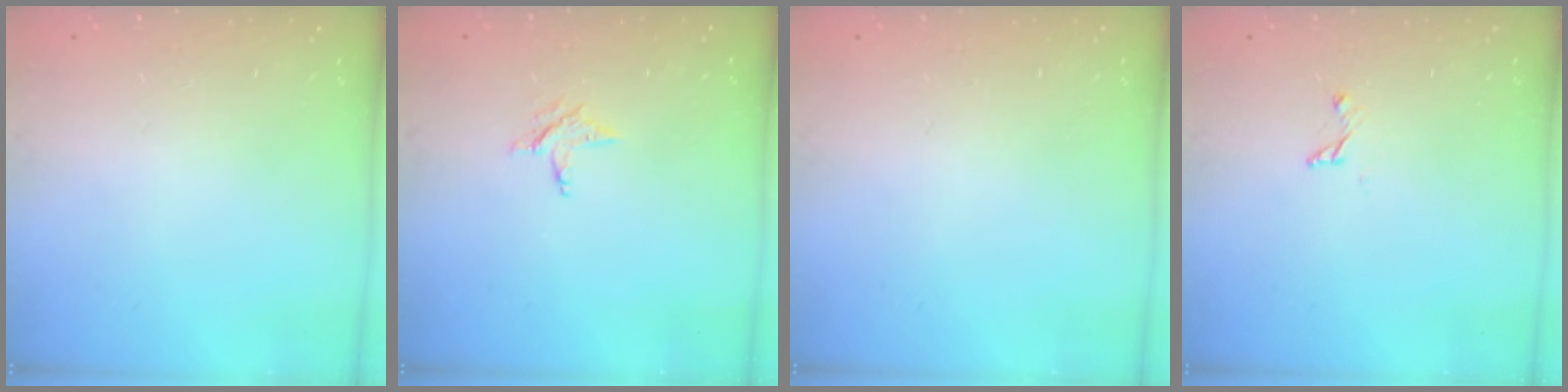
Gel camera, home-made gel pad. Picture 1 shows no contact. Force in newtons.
{"total": 2.5, "press": 2.5, "slide": 0.3}
{"total": 0.0}
{"total": 3.3, "press": 3.3, "slide": 0.2}